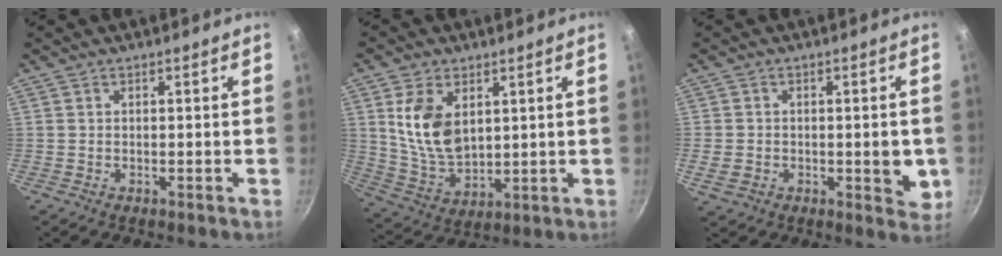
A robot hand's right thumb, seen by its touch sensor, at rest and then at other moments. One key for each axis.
{"total": 12.0, "fx": 3.5, "fy": 7.5, "fz": 8.7, "tx": -0.150, "ty": -0.027, "tz": 0.080}
{"total": 8.1, "fx": -0.9, "fy": 4.9, "fz": 6.3, "tx": -0.063, "ty": -0.006, "tz": -0.013}